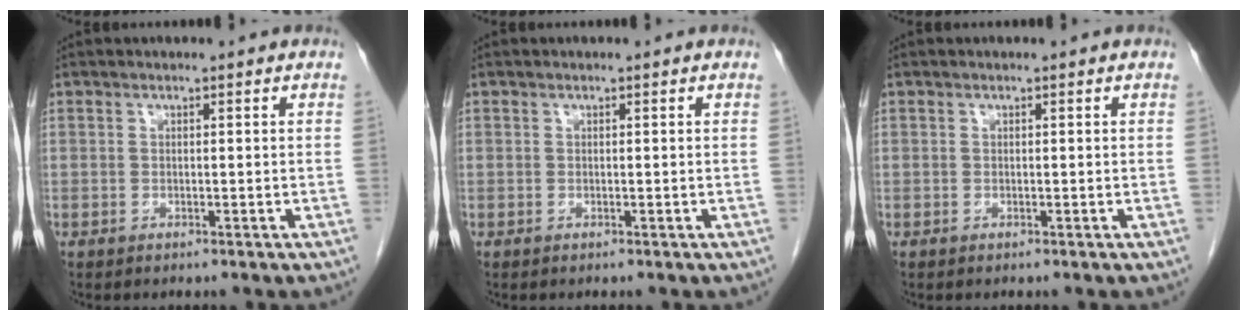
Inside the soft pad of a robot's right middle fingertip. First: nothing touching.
{"total": 0.0}
{"total": 0.0}